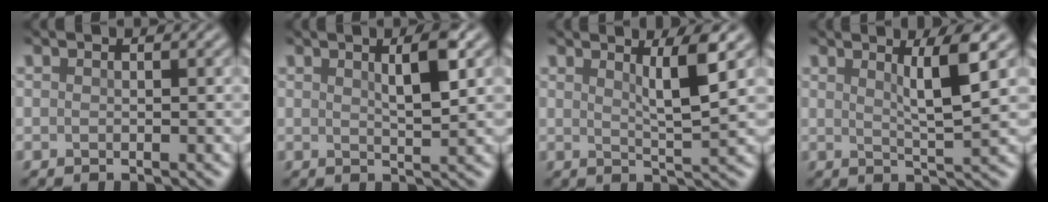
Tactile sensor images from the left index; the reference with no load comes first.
{"total": 3.2, "force": [1.3, 0.6, 2.8], "torque": [-0.041, 0.003, 0.021]}
{"total": 3.5, "force": [1.6, 0.5, 3.1], "torque": [-0.046, -0.004, 0.028]}
{"total": 3.9, "force": [1.6, 0.5, 3.5], "torque": [-0.057, -0.003, 0.028]}